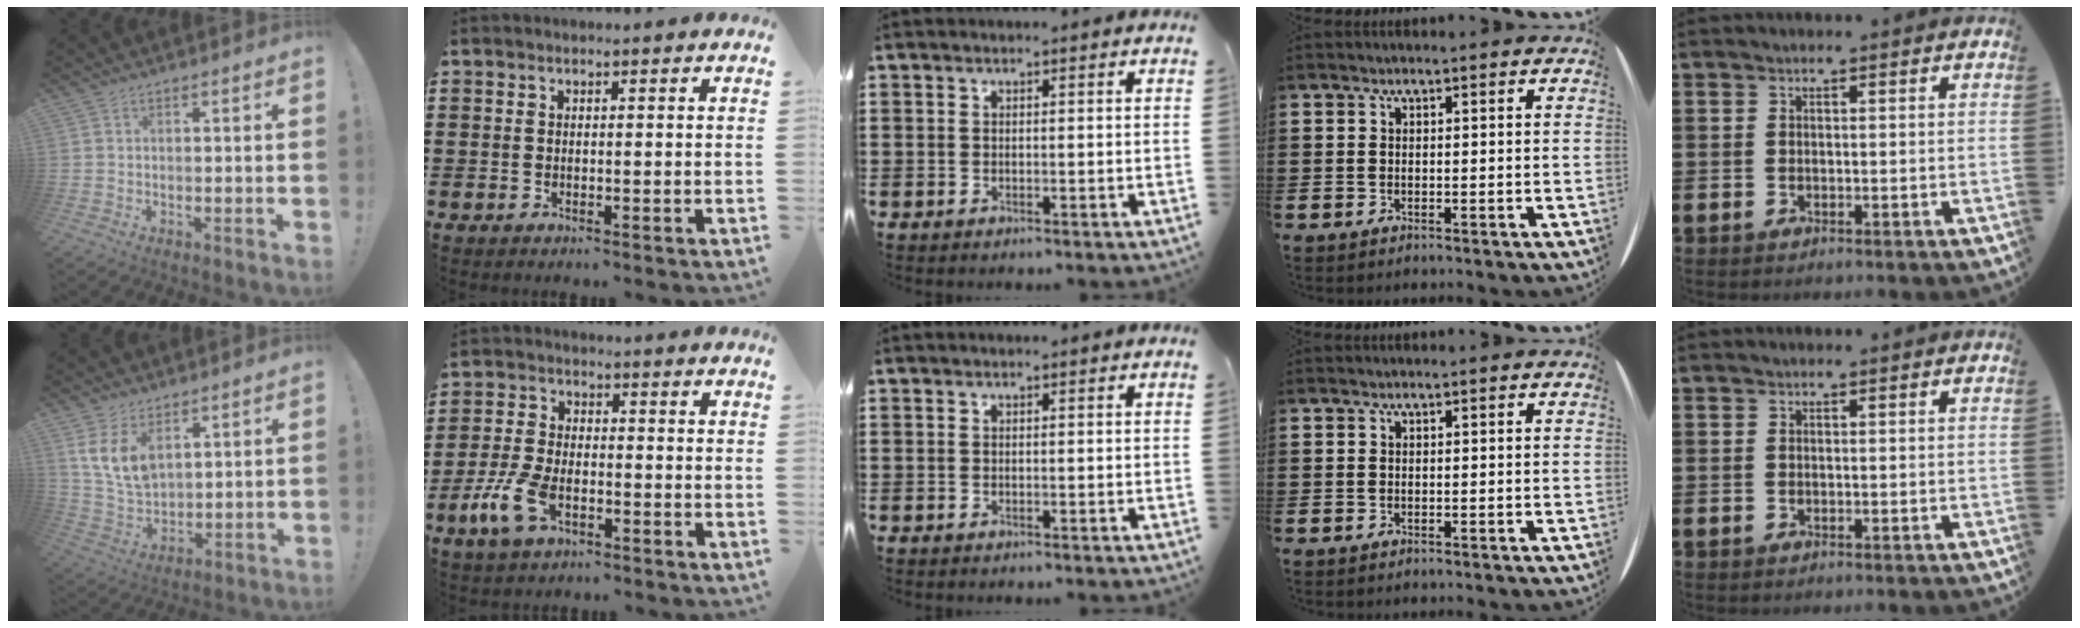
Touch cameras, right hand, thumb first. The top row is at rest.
{"thumb": {"total": 9.4, "force": [5.1, 5.6, 5.6], "torque": [-0.111, -0.022, 0.101]}, "index": {"total": 7.4, "force": [-3.2, 3.6, 5.6], "torque": [-0.147, -0.009, -0.067]}}